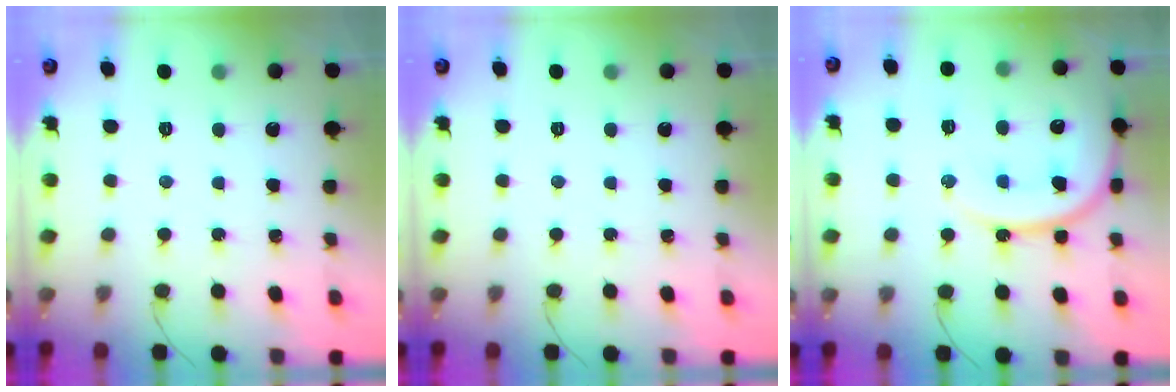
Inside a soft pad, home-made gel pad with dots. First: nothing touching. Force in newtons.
{"total": 0.0}
{"total": 16.6, "press": 16.5, "slide": 2.0}